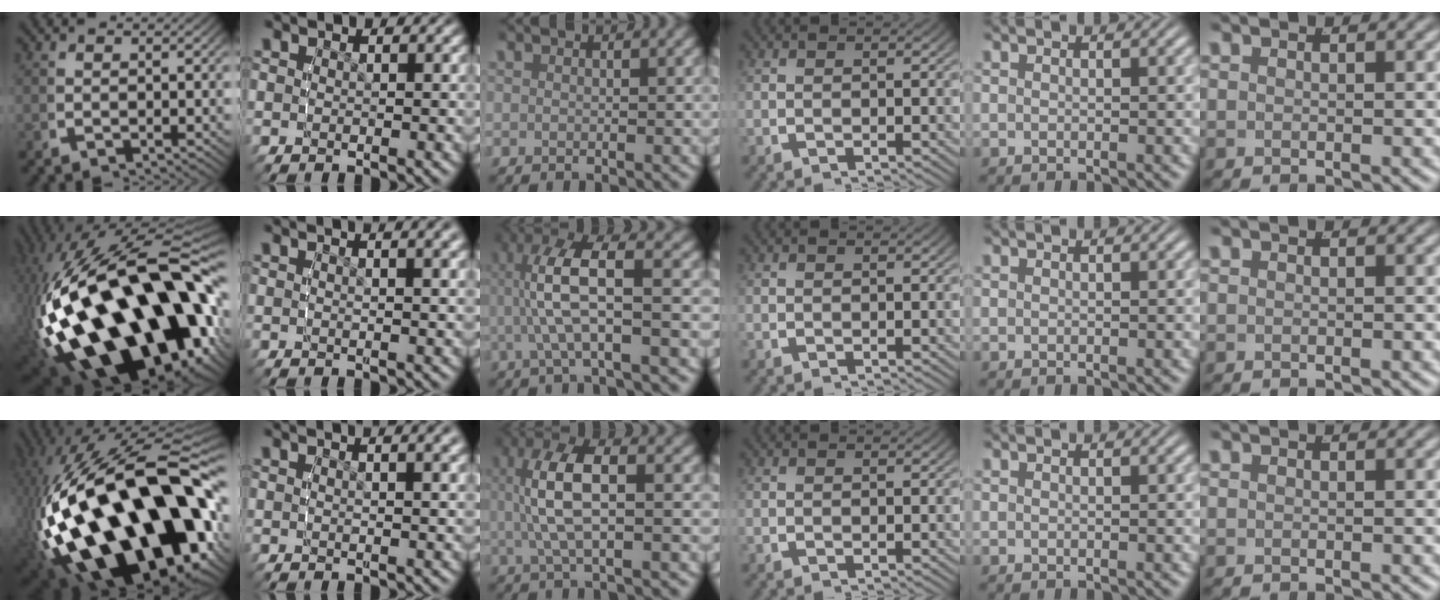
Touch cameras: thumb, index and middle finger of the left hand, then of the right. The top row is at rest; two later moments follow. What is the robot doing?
{"motion": "lift_and_place", "object": "tape"}